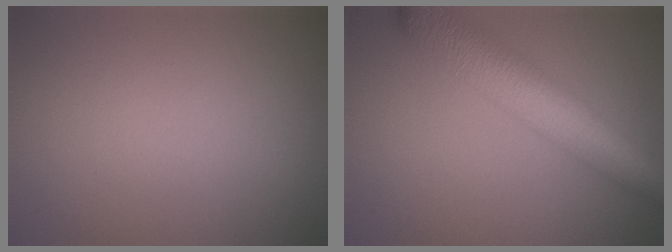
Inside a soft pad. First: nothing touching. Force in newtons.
{"total": 8.6, "press": 8.6, "slide": 0.3}